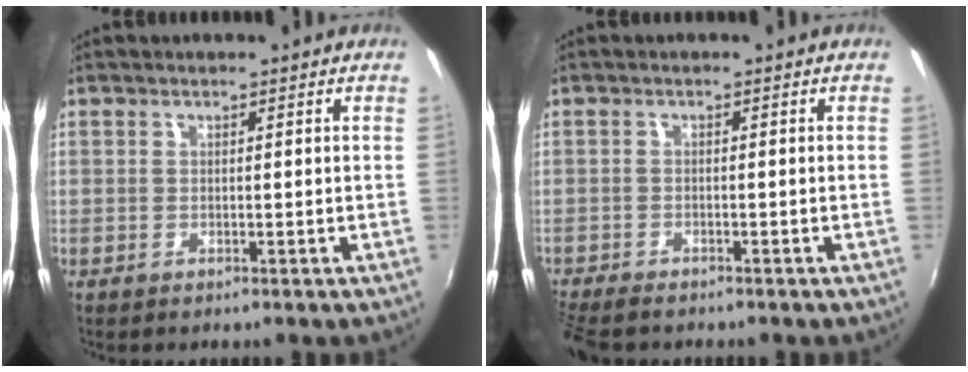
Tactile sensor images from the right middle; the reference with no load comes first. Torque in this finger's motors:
{"motor_torque": [1.04, -1.10, 0.50, 0.15]}